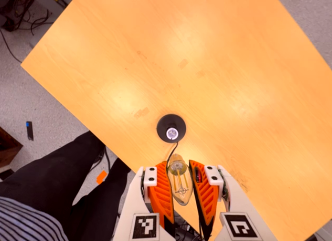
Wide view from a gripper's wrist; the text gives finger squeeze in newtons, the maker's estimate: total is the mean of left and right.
{"total": 23.4, "left": 25.5, "right": 21.4}